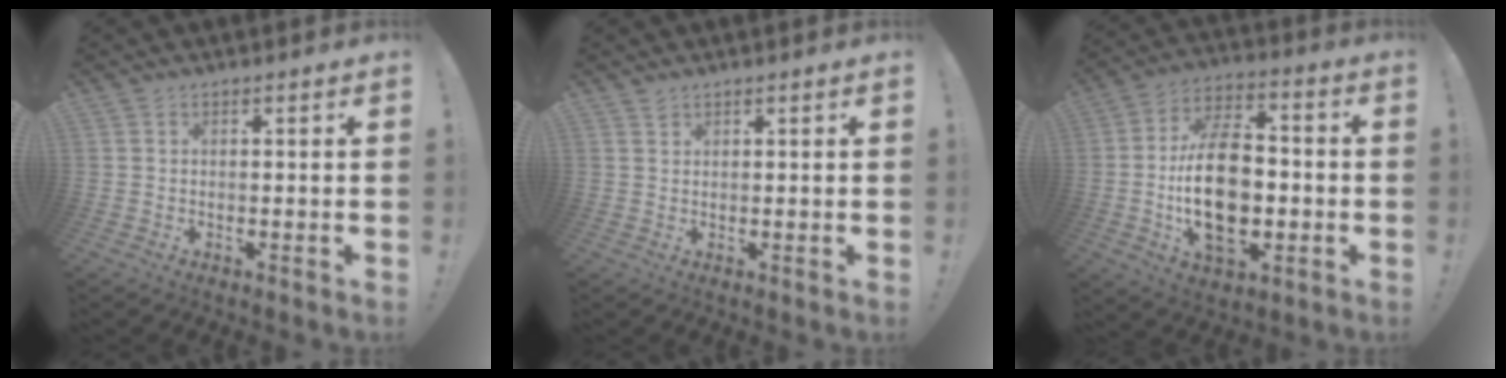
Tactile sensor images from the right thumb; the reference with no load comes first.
{"total": 1.1, "force": [1.0, 0.4, 0.4], "torque": [-0.001, -0.003, 0.018]}
{"total": 20.7, "force": [-3.2, 12.7, 16.1], "torque": [-0.284, 0.004, -0.055]}